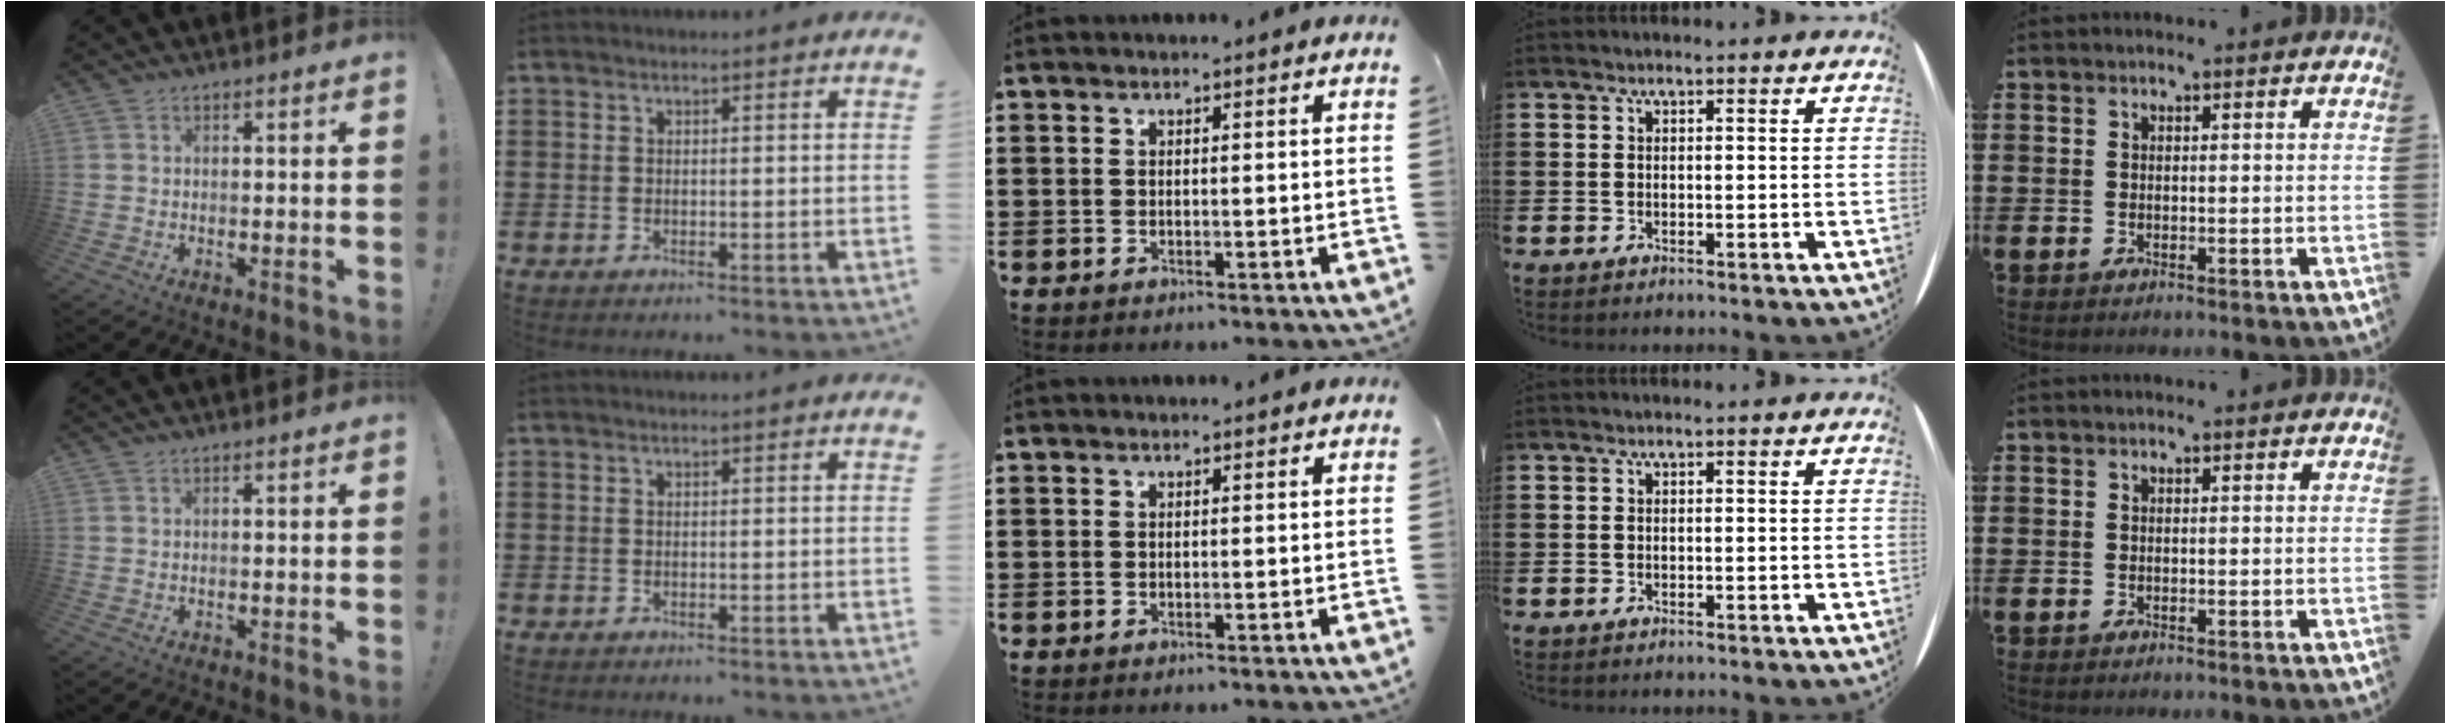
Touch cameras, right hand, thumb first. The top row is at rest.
{}